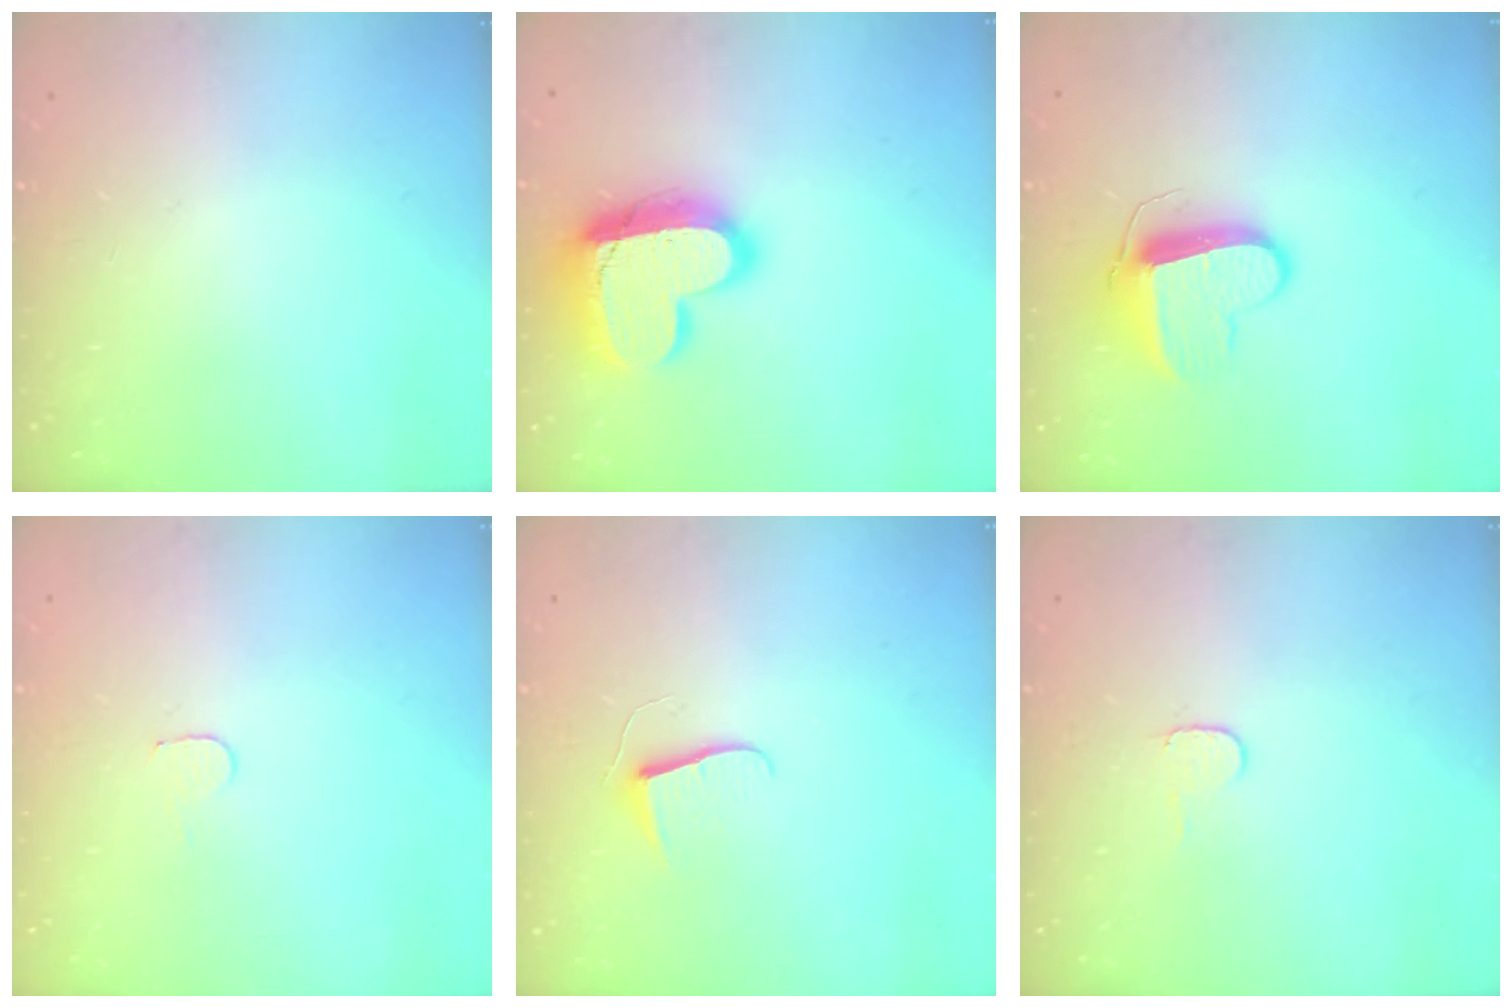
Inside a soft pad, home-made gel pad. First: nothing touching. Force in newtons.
{"total": 19.3, "press": 19.2, "slide": 1.6}
{"total": 10.3, "press": 10.3, "slide": 0.5}
{"total": 3.5, "press": 3.5, "slide": 0.3}
{"total": 6.8, "press": 6.8, "slide": 0.5}
{"total": 4.0, "press": 4.0, "slide": 0.4}